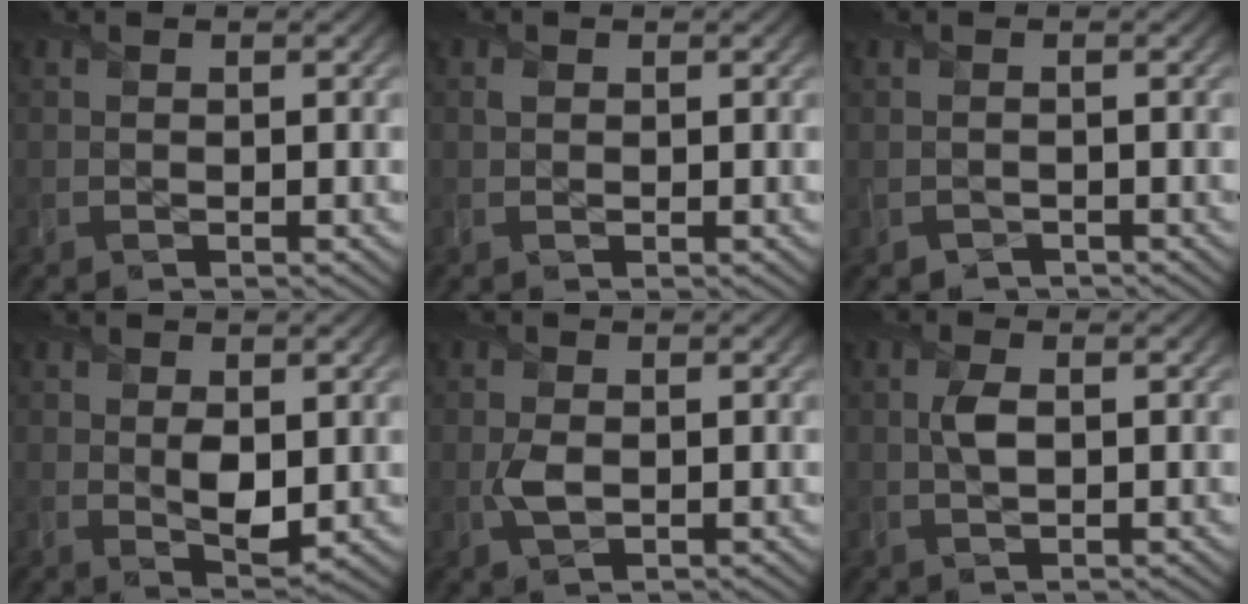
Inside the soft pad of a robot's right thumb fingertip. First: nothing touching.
{"total": 0.6, "force": [0.4, 0.5, 0.0], "torque": [-0.001, -0.002, 0.007]}
{"total": 0.9, "force": [-0.7, 0.5, 0.0], "torque": [-0.001, -0.003, -0.015]}
{"total": 3.5, "force": [0.4, 2.0, 2.8], "torque": [-0.056, -0.009, 0.015]}
{"total": 2.2, "force": [-0.1, 1.4, 1.6], "torque": [-0.038, -0.003, -0.002]}
{"total": 2.1, "force": [0.4, 1.0, 1.8], "torque": [-0.040, 0.003, 0.005]}